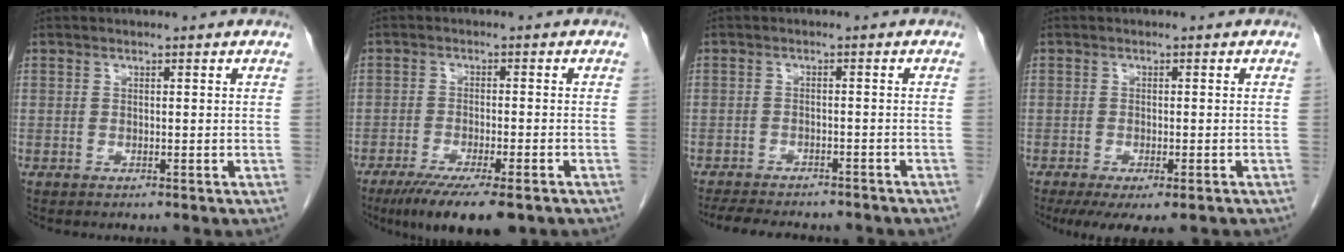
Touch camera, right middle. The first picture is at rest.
{"total": 10.8, "force": [-7.7, 2.0, 7.4], "torque": [-0.107, -0.019, -0.117]}
{"total": 12.7, "force": [-11.0, 3.4, 5.3], "torque": [-0.093, -0.006, -0.141]}
{"total": 7.7, "force": [-5.4, 2.3, 4.9], "torque": [-0.065, -0.014, -0.081]}